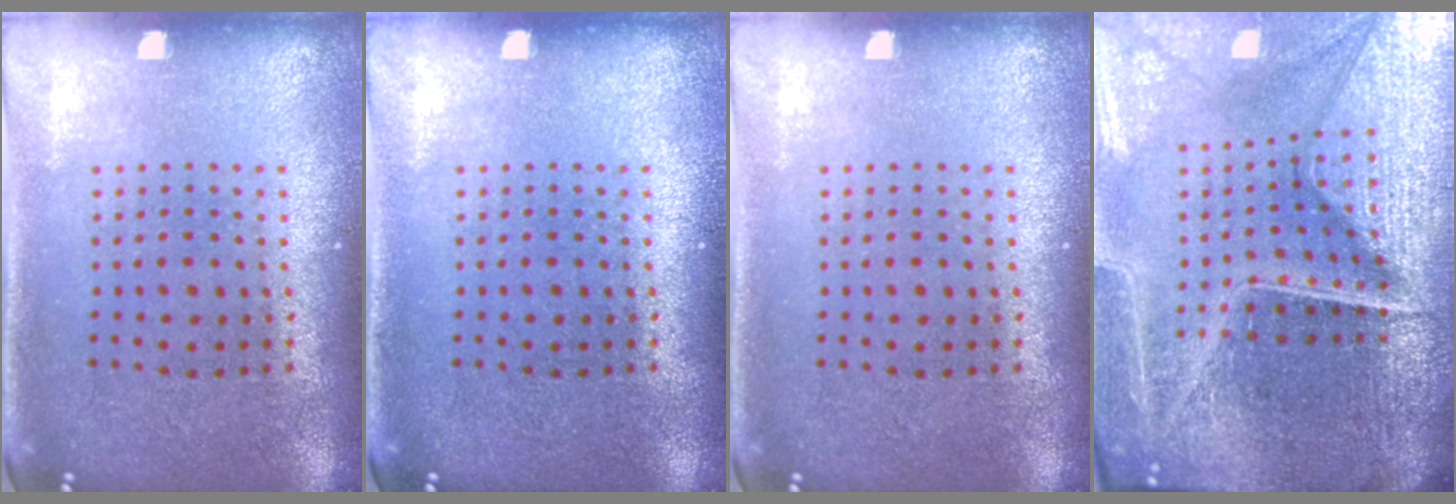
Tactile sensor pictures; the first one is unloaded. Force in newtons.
{"total": 0.0}
{"total": 0.0}
{"total": 6.5, "press": 5.9, "slide": 2.8}